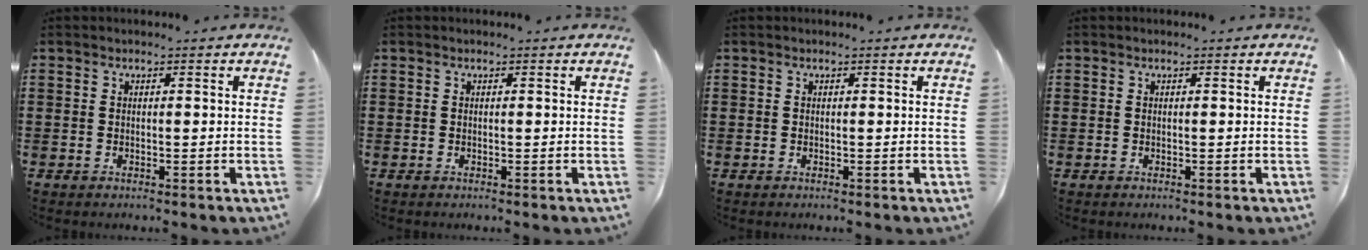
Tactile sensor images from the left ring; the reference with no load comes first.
{"total": 0.0}
{"total": 0.0}
{"total": 0.0}